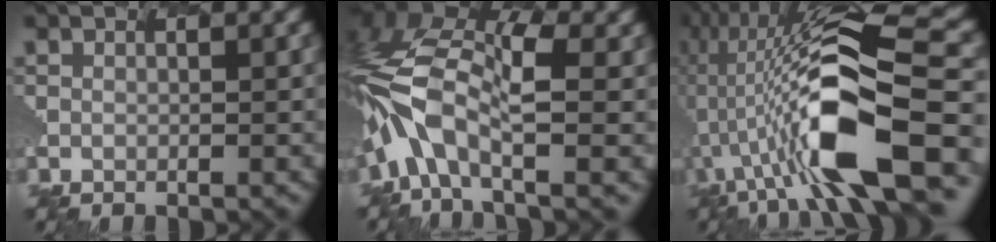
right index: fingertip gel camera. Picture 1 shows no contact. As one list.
[{"total": 8.2, "force": [-1.5, 4.1, 6.9], "torque": [-0.185, 0.027, -0.057]}, {"total": 13.7, "force": [-1.8, 4.4, 12.9], "torque": [-0.257, 0.051, -0.053]}]